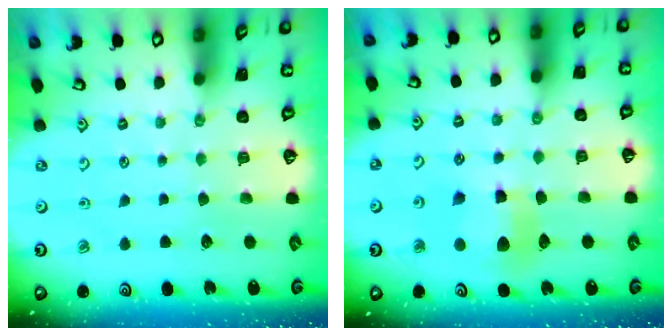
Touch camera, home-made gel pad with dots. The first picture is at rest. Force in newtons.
{"total": 8.5, "press": 8.4, "slide": 1.2}